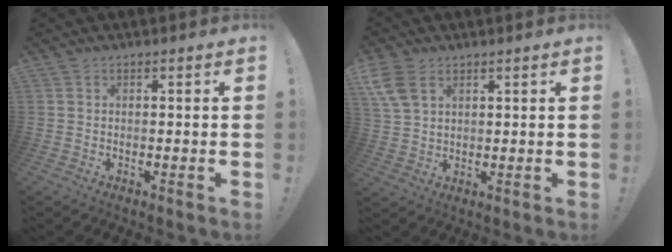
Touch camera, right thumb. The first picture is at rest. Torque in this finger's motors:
{"motor_torque": [0.24, 0.31, 0.51, -0.49, 0.15]}